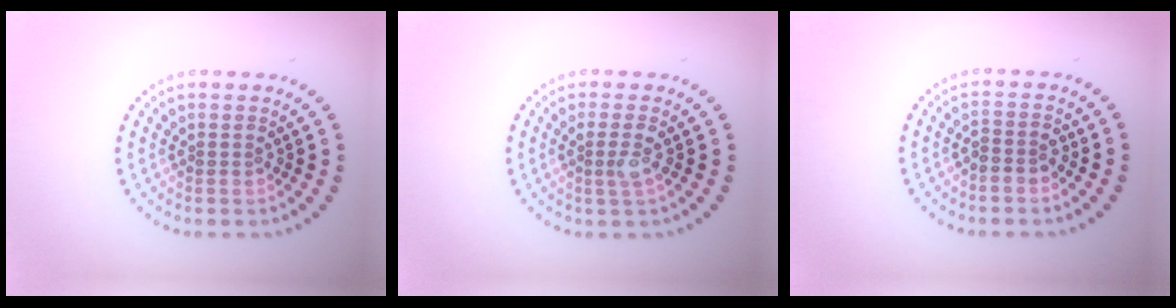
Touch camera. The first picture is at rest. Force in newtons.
{"total": 1.7, "press": 1.4, "slide": 0.9}
{"total": 1.6, "press": 1.3, "slide": 0.9}